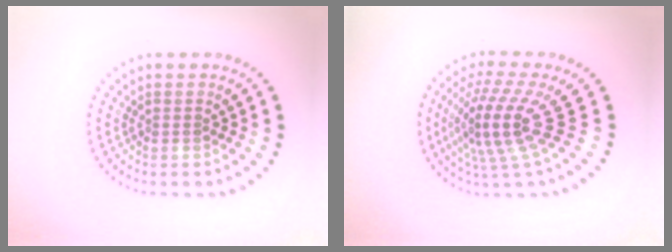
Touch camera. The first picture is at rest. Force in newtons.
{"total": 5.0, "press": 3.6, "slide": 3.5}